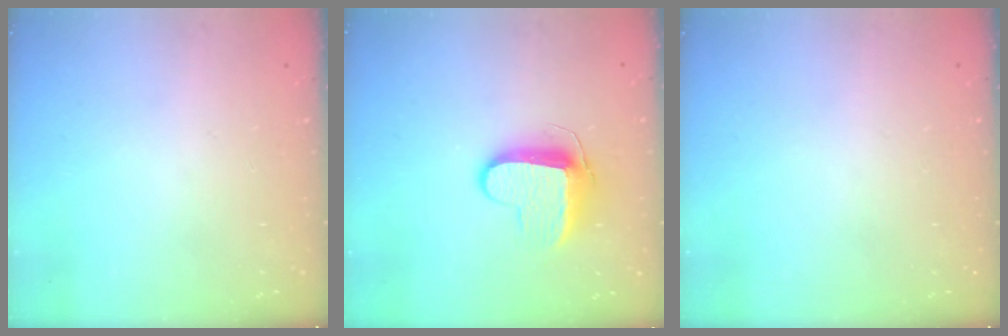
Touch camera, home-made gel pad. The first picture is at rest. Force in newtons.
{"total": 9.9, "press": 9.9, "slide": 0.7}
{"total": 0.0}